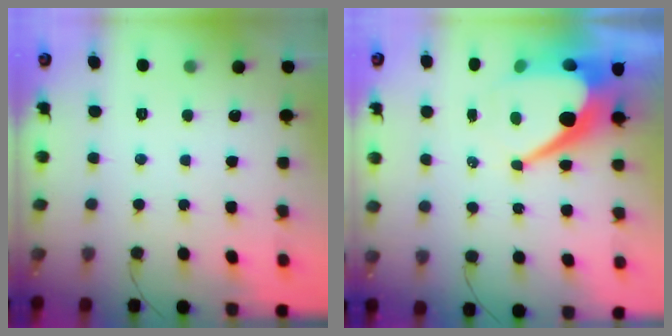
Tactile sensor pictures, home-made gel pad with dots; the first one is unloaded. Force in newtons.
{"total": 14.3, "press": 14.2, "slide": 1.1}